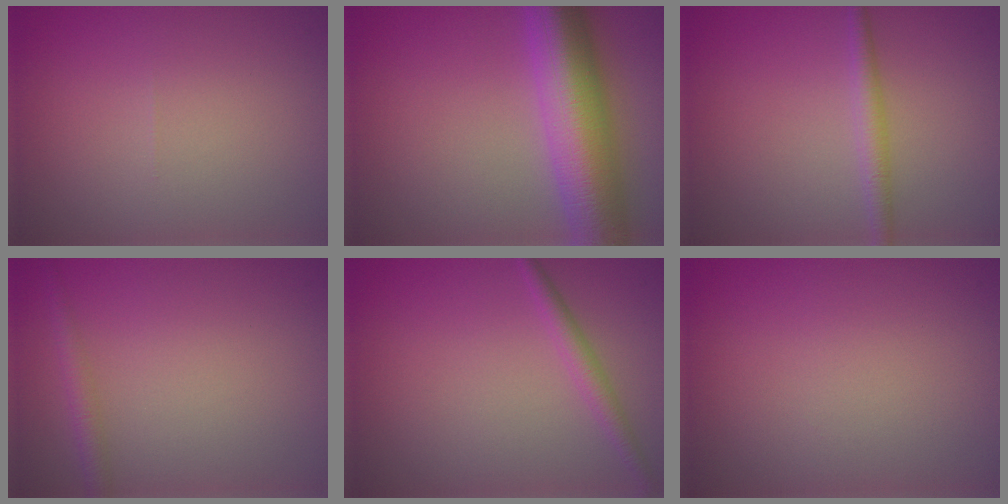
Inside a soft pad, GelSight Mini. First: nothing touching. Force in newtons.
{"total": 10.7, "press": 10.7, "slide": 0.1}
{"total": 2.0, "press": 2.0, "slide": 0.0}
{"total": 1.8, "press": 1.8, "slide": 0.1}
{"total": 1.8, "press": 1.8, "slide": 0.0}
{"total": 0.0}